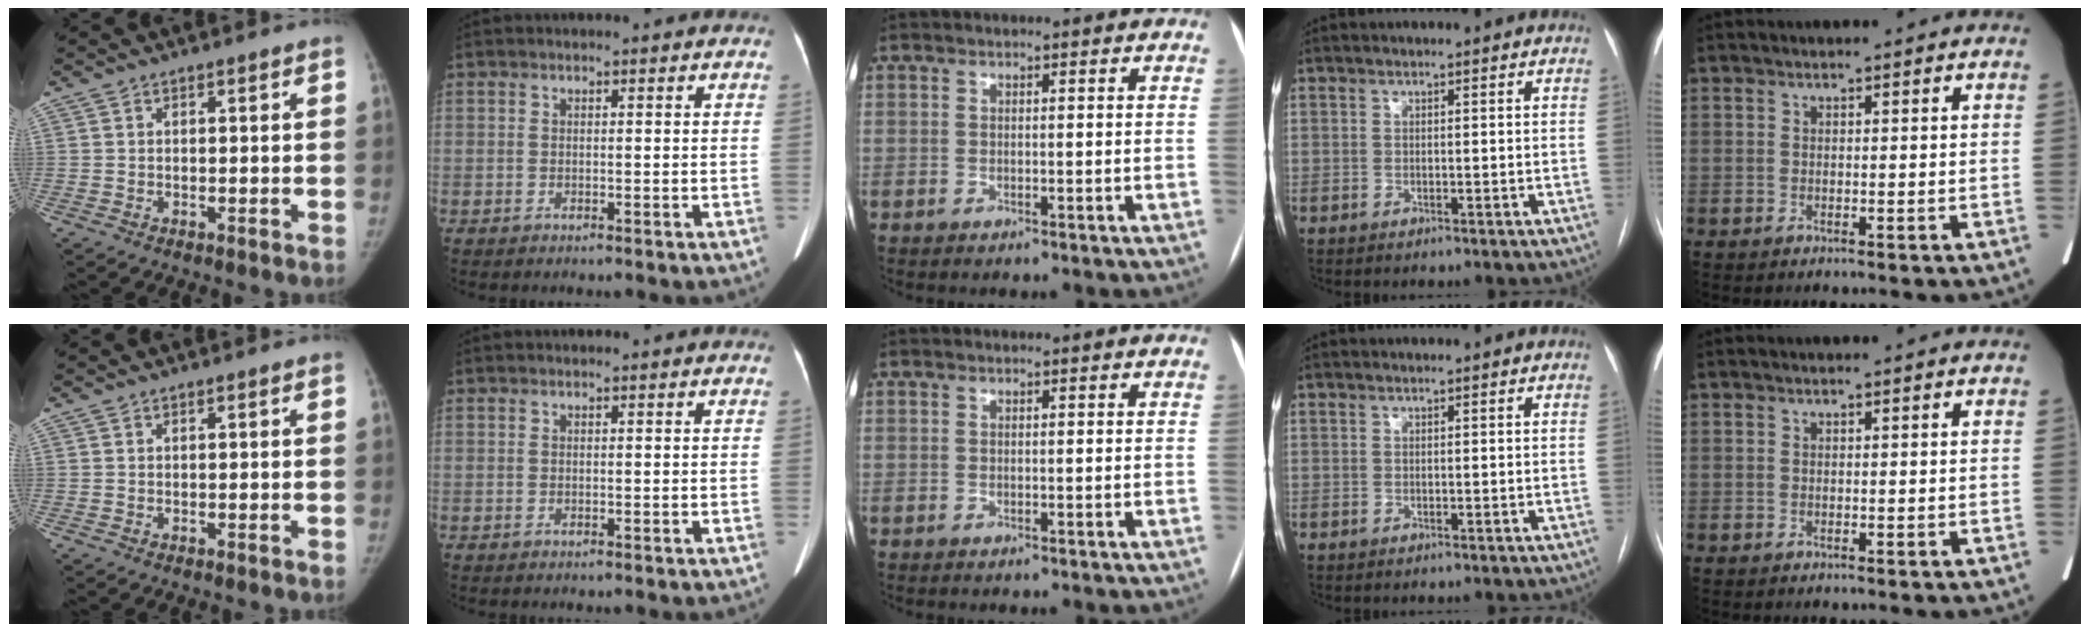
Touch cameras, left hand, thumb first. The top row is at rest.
{}